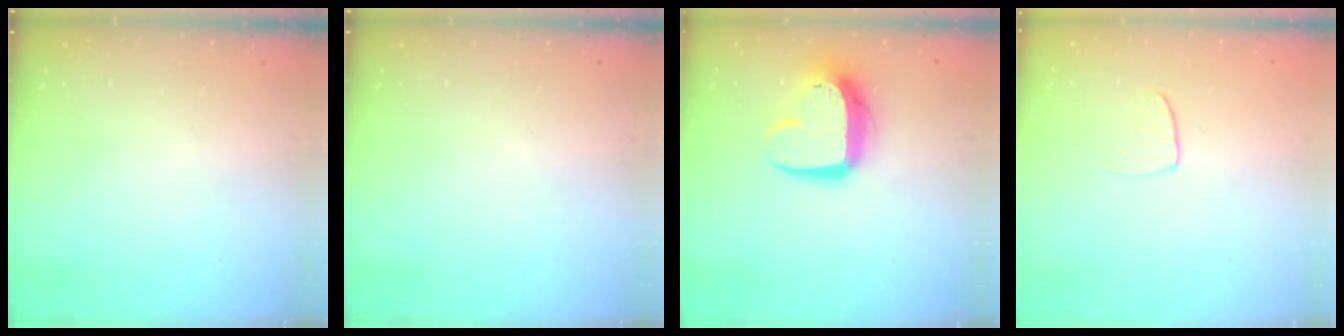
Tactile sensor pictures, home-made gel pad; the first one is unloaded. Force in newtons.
{"total": 0.0}
{"total": 14.4, "press": 14.3, "slide": 1.2}
{"total": 5.5, "press": 5.5, "slide": 0.4}